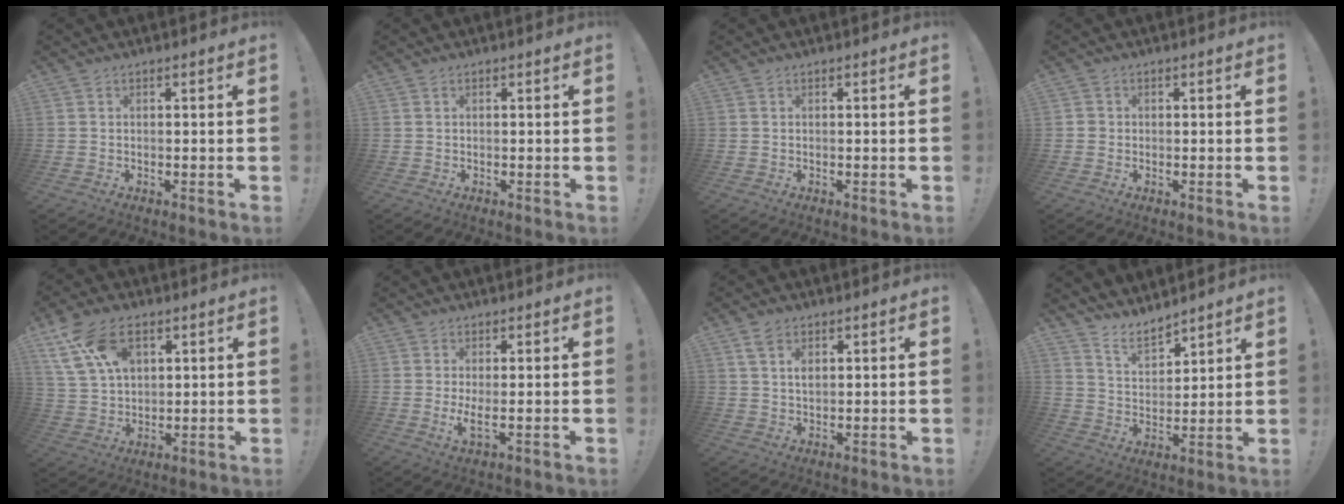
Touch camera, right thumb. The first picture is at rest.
{"total": 0.0}
{"total": 0.0}
{"total": 1.4, "force": [-0.1, 1.3, 0.3], "torque": [-0.009, 0.006, -0.002]}
{"total": 14.1, "force": [7.2, 8.8, 8.4], "torque": [-0.164, -0.021, 0.143]}
{"total": 3.7, "force": [0.8, 0.1, 3.6], "torque": [-0.052, -0.021, 0.015]}
{"total": 3.8, "force": [2.0, 2.3, 2.2], "torque": [-0.027, -0.009, 0.034]}
{"total": 8.3, "force": [7.3, 3.3, 2.1], "torque": [-0.056, -0.051, 0.143]}